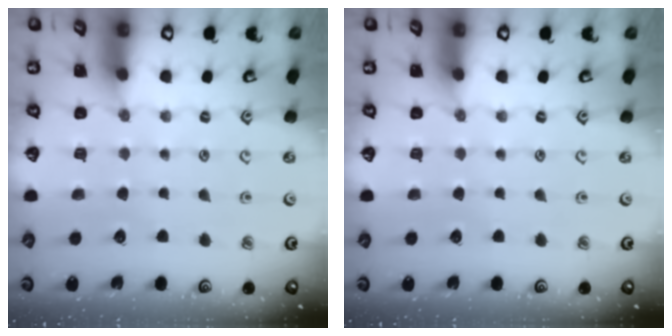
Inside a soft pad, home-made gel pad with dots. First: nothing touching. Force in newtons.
{"total": 0.0}